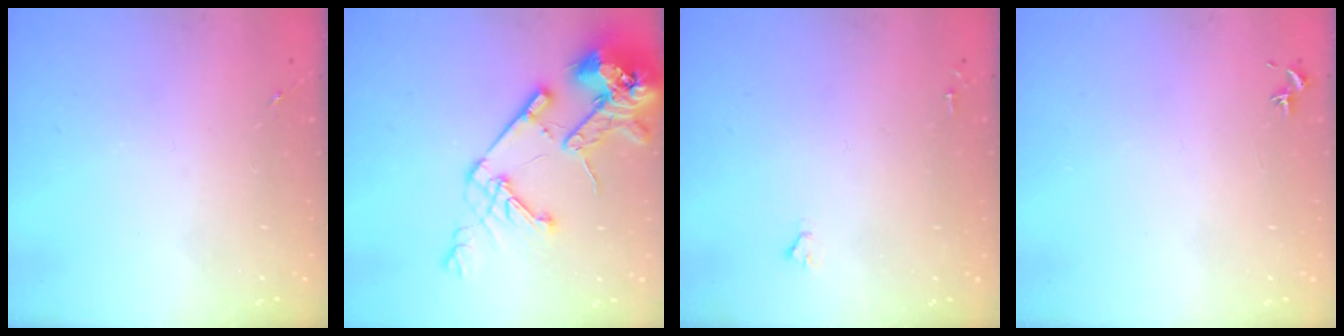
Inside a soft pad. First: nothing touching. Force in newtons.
{"total": 18.4, "press": 18.2, "slide": 2.5}
{"total": 1.6, "press": 1.6, "slide": 0.1}
{"total": 0.8, "press": 0.7, "slide": 0.3}